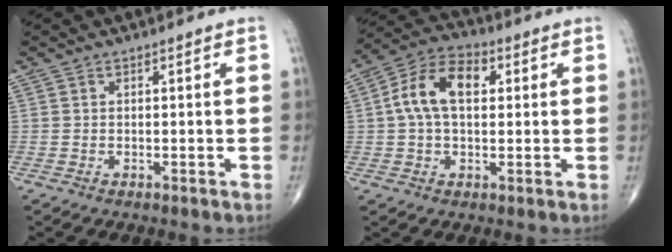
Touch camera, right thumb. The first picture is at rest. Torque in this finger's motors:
{"motor_torque": [0.75, 0.81, 0.40, -0.29, 0.11]}